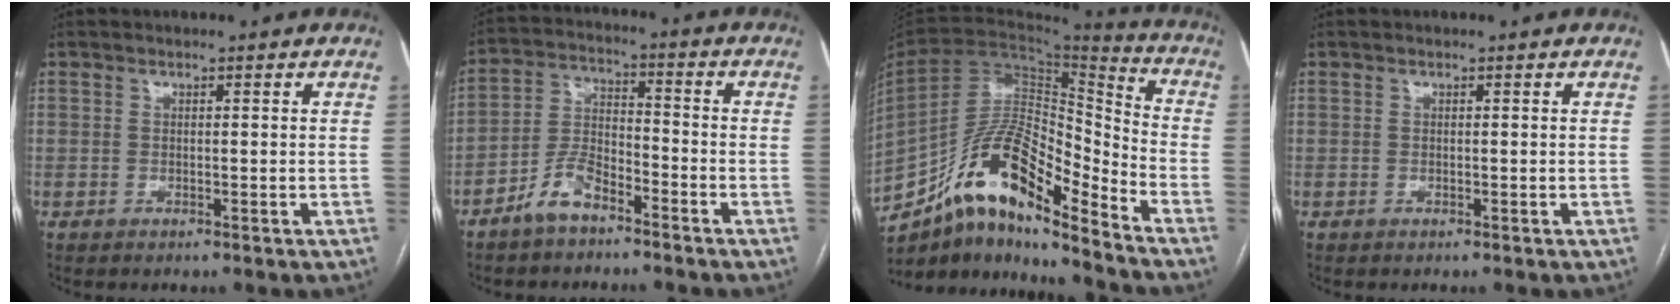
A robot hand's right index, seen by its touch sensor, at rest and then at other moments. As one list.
[{"total": 6.7, "force": [-4.8, 2.8, 3.8], "torque": [-0.084, 0.009, -0.096]}, {"total": 17.3, "force": [-12.1, 4.3, 11.6], "torque": [-0.206, 0.037, -0.212]}, {"total": 0.0}]